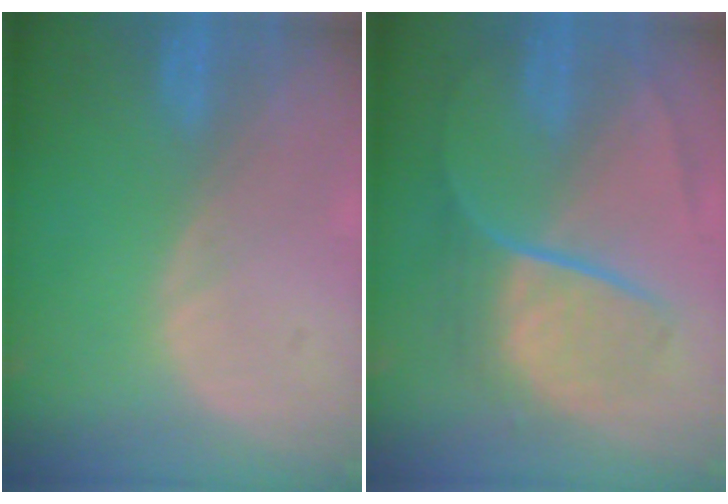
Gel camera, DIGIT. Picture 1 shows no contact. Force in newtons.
{"total": 9.1, "press": 7.6, "slide": 4.9}